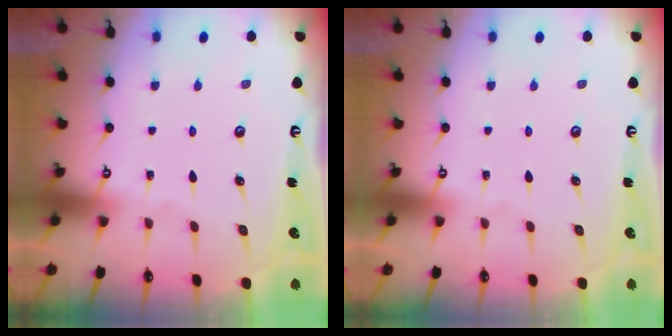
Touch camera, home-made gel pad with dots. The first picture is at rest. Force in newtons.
{"total": 0.0}